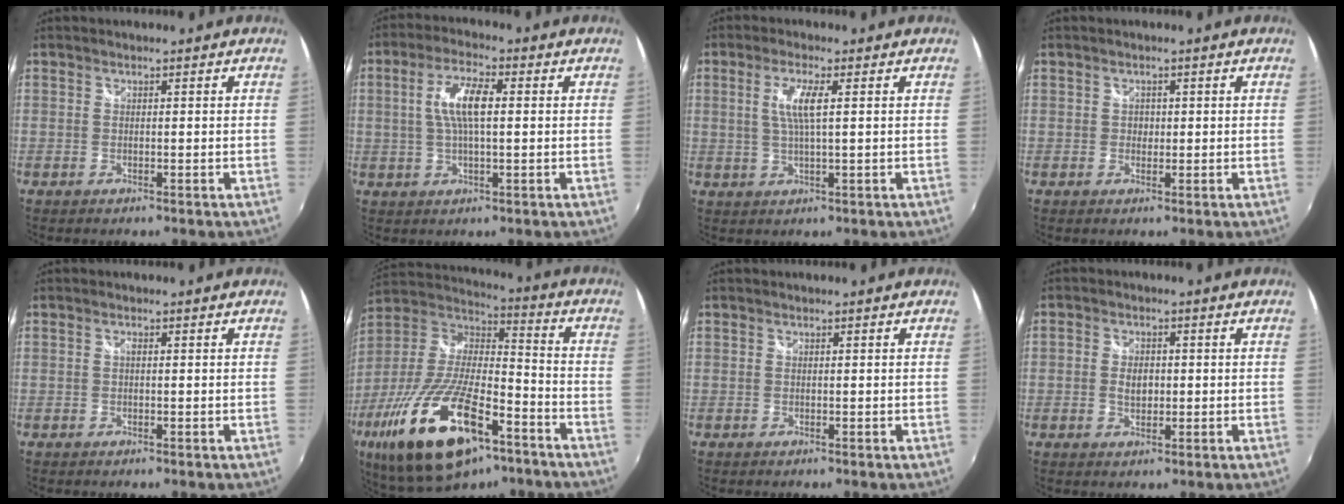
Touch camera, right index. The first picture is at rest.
{"total": 7.8, "force": [1.0, 2.4, 7.4], "torque": [-0.145, 0.009, 0.020]}
{"total": 5.1, "force": [1.1, 0.5, 5.0], "torque": [-0.098, -0.003, 0.022]}
{"total": 1.3, "force": [-0.1, 1.3, 0.3], "torque": [0.000, 0.000, -0.003]}
{"total": 0.6, "force": [0.0, 0.2, 0.5], "torque": [-0.010, 0.003, -0.002]}
{"total": 27.0, "force": [-14.3, 10.5, 20.3], "torque": [-0.405, -0.046, -0.247]}
{"total": 0.0}
{"total": 3.4, "force": [-0.4, 2.3, 2.5], "torque": [-0.046, 0.003, -0.009]}